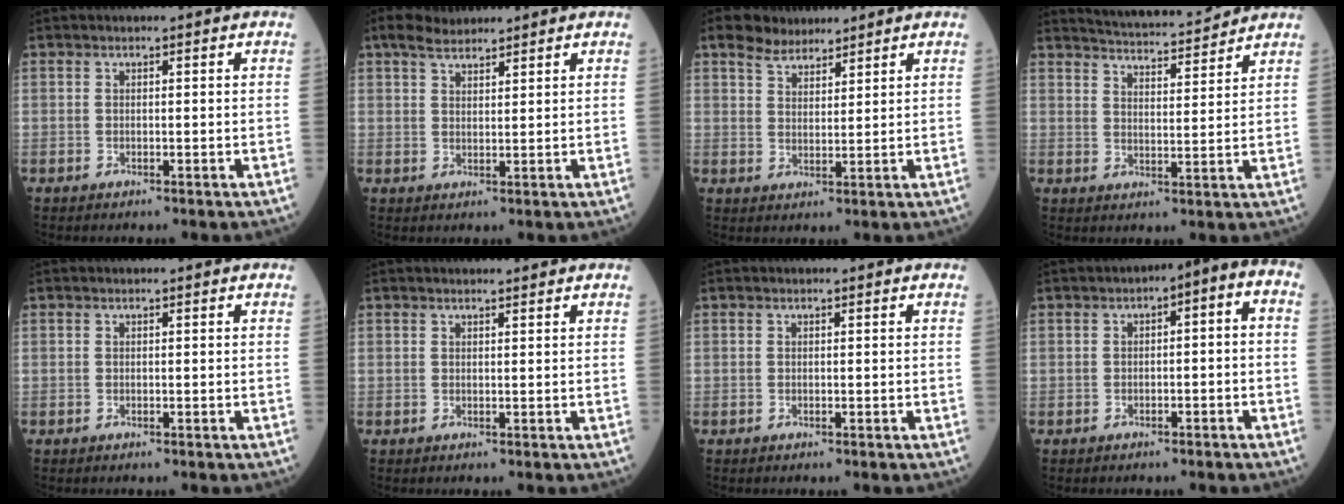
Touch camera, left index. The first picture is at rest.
{"total": 3.3, "force": [2.8, 1.2, 1.3], "torque": [-0.035, 0.014, 0.053]}
{"total": 4.5, "force": [3.7, 2.1, 1.6], "torque": [-0.044, 0.014, 0.073]}
{"total": 10.0, "force": [9.6, 0.7, 2.6], "torque": [-0.050, 0.004, 0.142]}
{"total": 0.0}
{"total": 2.3, "force": [2.1, 0.1, 0.9], "torque": [-0.011, 0.009, 0.026]}
{"total": 0.0}
{"total": 5.0, "force": [-0.9, 2.0, 4.5], "torque": [-0.055, 0.030, -0.023]}